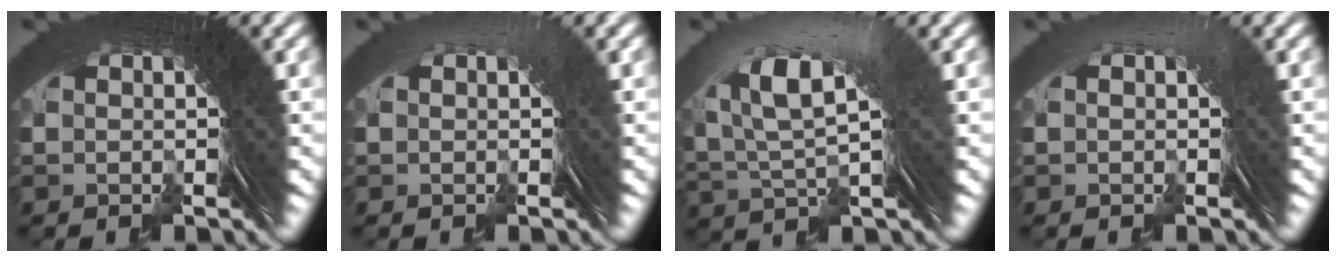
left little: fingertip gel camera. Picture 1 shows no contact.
{"total": 0.6, "force": [-0.3, -0.3, 0.4], "torque": [0.014, 0.013, -0.011]}
{"total": 4.3, "force": [1.3, 1.2, 3.9], "torque": [-0.079, 0.007, 0.023]}
{"total": 0.7, "force": [-0.2, 0.0, 0.7], "torque": [0.013, 0.016, -0.008]}